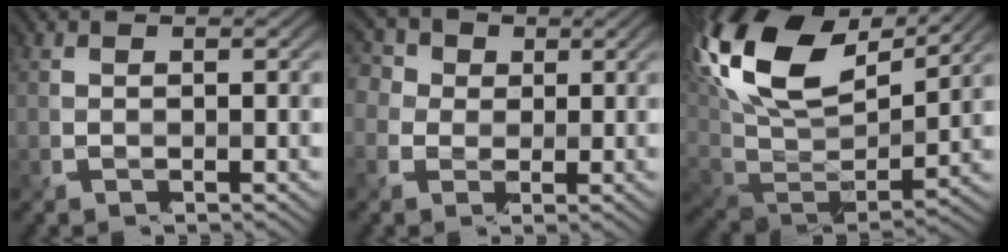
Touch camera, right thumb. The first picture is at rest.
{"total": 9.3, "force": [3.6, 7.1, 4.9], "torque": [-0.148, 0.039, 0.051]}
{"total": 17.8, "force": [8.7, 8.4, 13.0], "torque": [-0.326, 0.053, 0.164]}